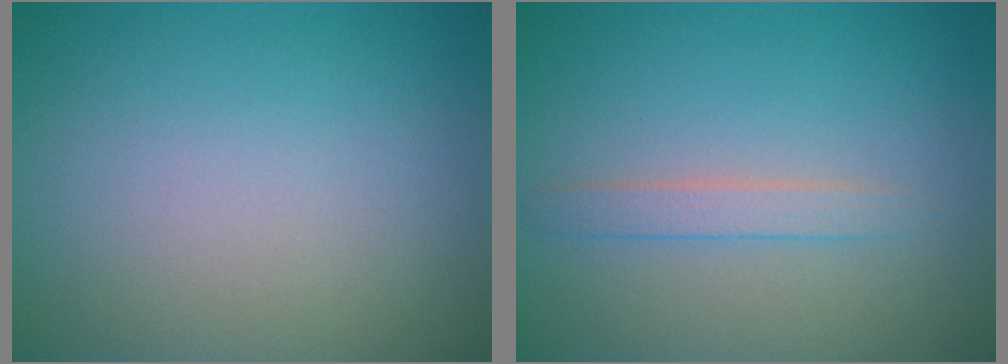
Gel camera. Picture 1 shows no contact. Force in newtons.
{"total": 1.6, "press": 1.6, "slide": 0.1}